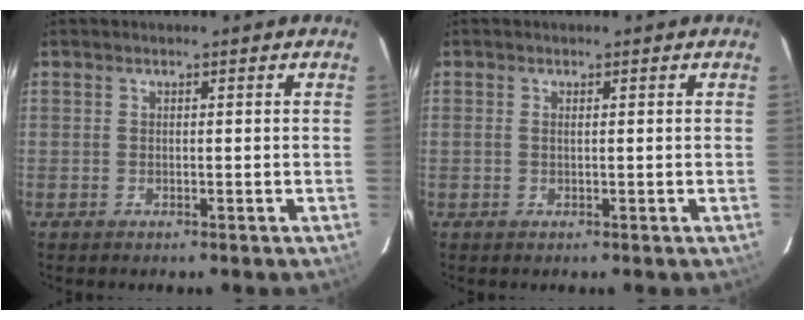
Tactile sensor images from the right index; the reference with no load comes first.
{"total": 0.6, "force": [0.1, 0.1, 0.6], "torque": [-0.013, 0.002, 0.000]}